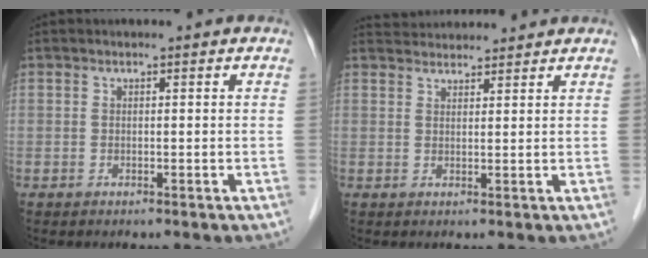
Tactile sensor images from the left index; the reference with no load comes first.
{"total": 5.4, "force": [5.4, 0.6, 0.6], "torque": [-0.014, 0.036, 0.082]}